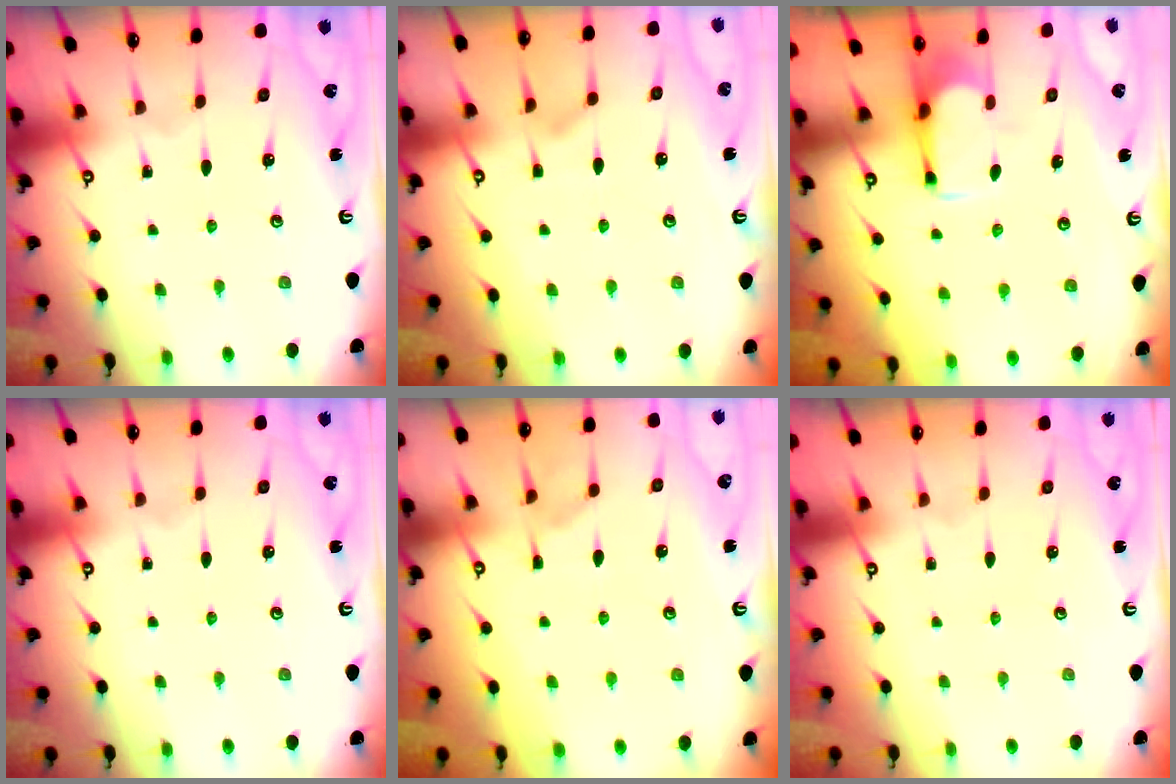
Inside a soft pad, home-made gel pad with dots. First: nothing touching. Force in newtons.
{"total": 1.6, "press": 1.3, "slide": 0.9}
{"total": 2.8, "press": 2.7, "slide": 0.7}
{"total": 0.0}
{"total": 1.6, "press": 0.8, "slide": 1.4}
{"total": 1.5, "press": 1.4, "slide": 0.7}